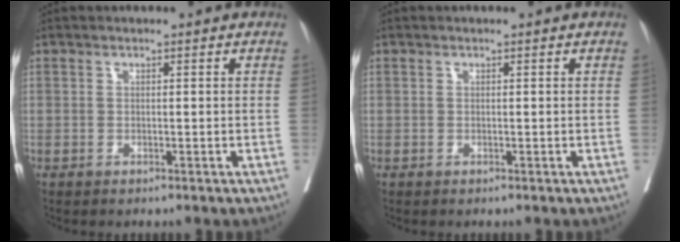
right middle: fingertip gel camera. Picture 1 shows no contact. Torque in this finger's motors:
{"motor_torque": [0.00, 0.00, 0.00, 0.00]}